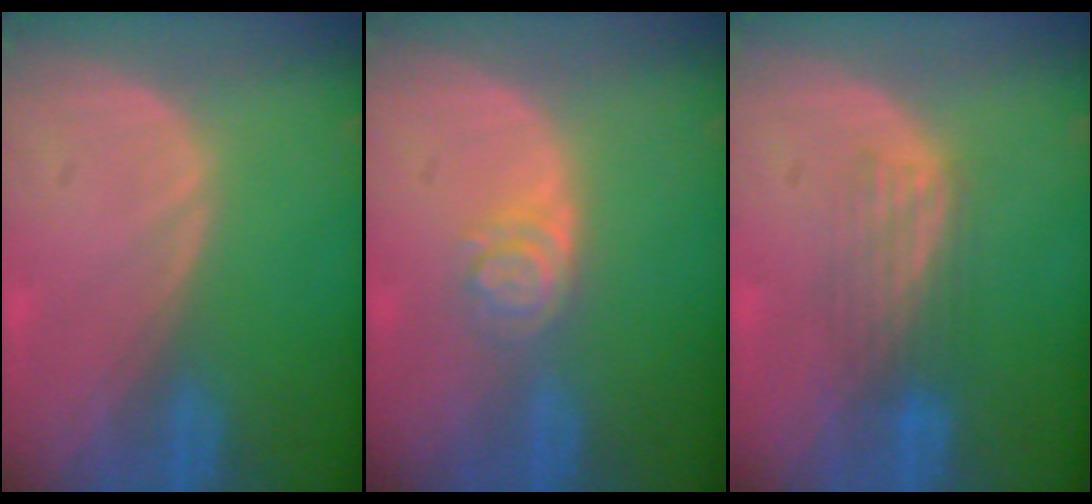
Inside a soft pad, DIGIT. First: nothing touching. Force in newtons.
{"total": 4.0, "press": 3.6, "slide": 1.7}
{"total": 3.8, "press": 3.8, "slide": 0.1}